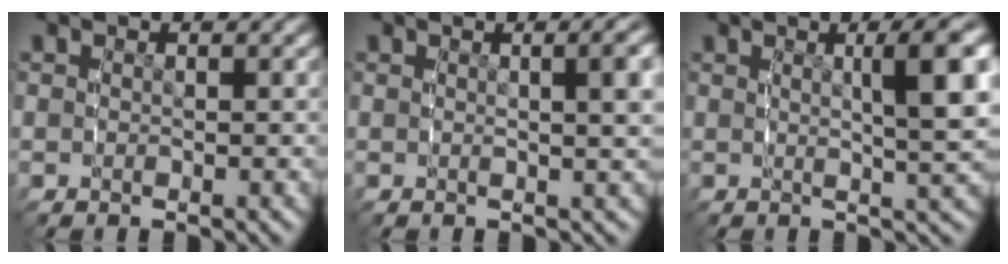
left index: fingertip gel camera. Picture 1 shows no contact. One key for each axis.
{"total": 2.9, "fx": 0.8, "fy": 0.3, "fz": 2.7, "tx": -0.028, "ty": 0.001, "tz": 0.015}
{"total": 5.6, "fx": 1.6, "fy": 0.9, "fz": 5.3, "tx": -0.060, "ty": 0.006, "tz": 0.028}